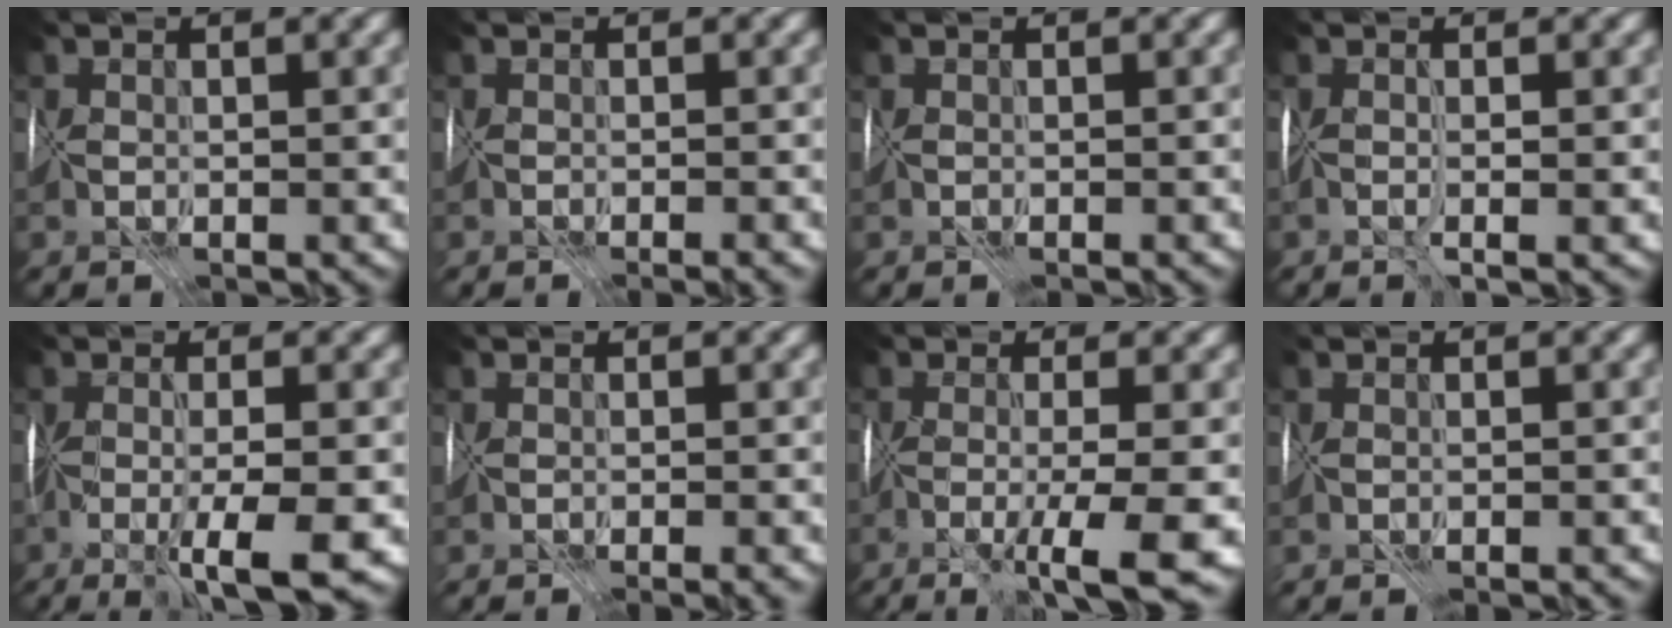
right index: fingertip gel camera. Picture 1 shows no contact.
{"total": 1.7, "force": [-1.4, 0.0, 0.9], "torque": [0.007, 0.002, -0.014]}
{"total": 1.0, "force": [-0.9, 0.0, 0.4], "torque": [0.005, -0.002, -0.014]}
{"total": 1.6, "force": [-0.4, -0.2, 1.5], "torque": [-0.026, -0.009, -0.005]}
{"total": 6.7, "force": [-3.3, 0.5, 5.7], "torque": [-0.100, -0.015, -0.055]}
{"total": 2.7, "force": [-2.2, 0.3, 1.6], "torque": [-0.008, 0.001, -0.021]}
{"total": 8.3, "force": [-4.4, 0.7, 7.0], "torque": [-0.109, -0.024, -0.064]}
{"total": 1.9, "force": [-1.8, 0.0, 0.6], "torque": [0.005, -0.001, -0.025]}